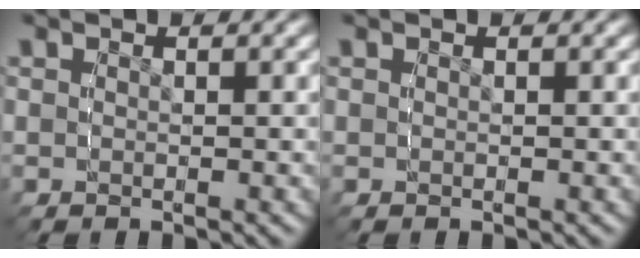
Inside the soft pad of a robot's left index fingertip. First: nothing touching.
{"total": 0.0}